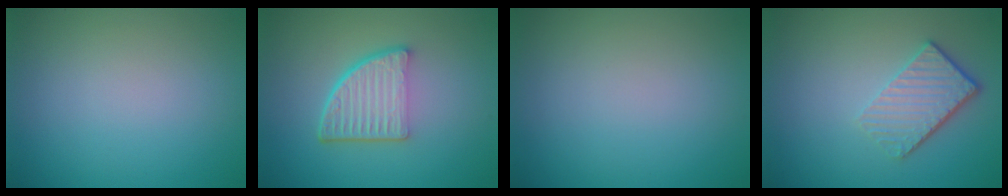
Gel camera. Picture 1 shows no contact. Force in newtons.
{"total": 5.5, "press": 3.8, "slide": 3.9}
{"total": 0.0}
{"total": 3.6, "press": 2.7, "slide": 2.4}